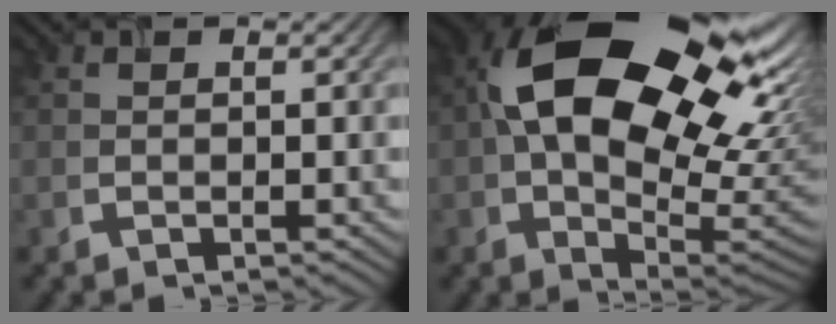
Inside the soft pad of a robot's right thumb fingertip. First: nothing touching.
{"total": 21.3, "force": [5.0, 12.9, 16.3], "torque": [-0.294, -0.002, 0.110]}